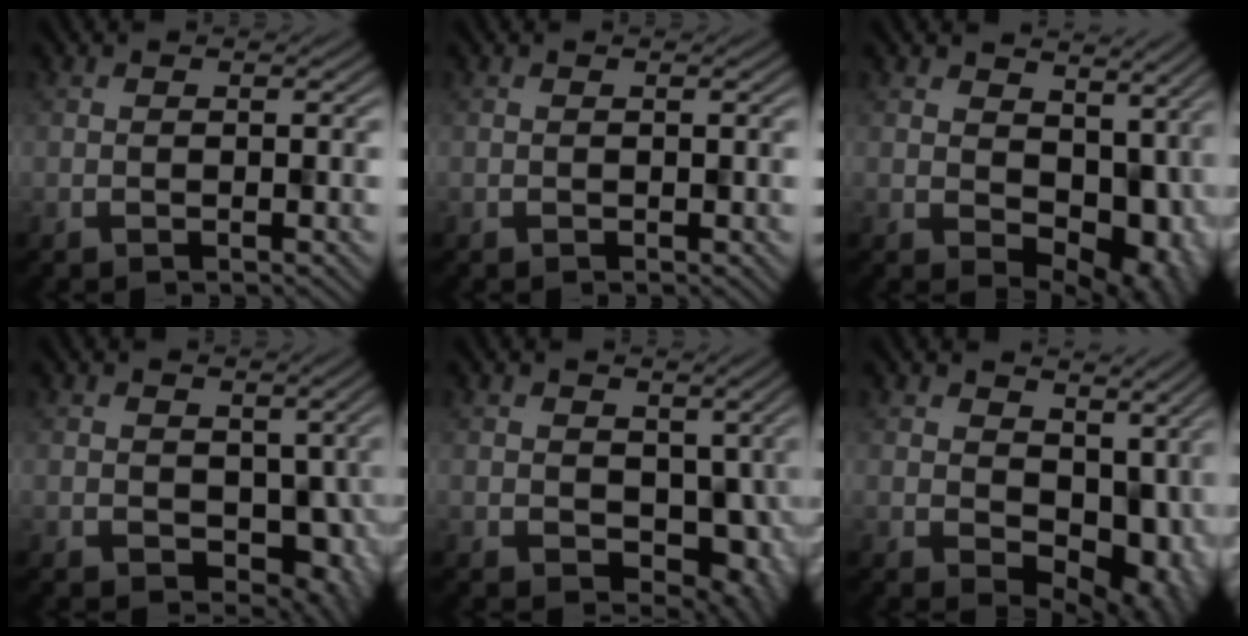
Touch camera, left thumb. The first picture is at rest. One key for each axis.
{"total": 0.0}
{"total": 9.0, "fx": 1.0, "fy": 6.6, "fz": 6.0, "tx": -0.073, "ty": -0.032, "tz": 0.031}
{"total": 5.5, "fx": -0.6, "fy": 4.6, "fz": 2.9, "tx": -0.042, "ty": -0.034, "tz": 0.009}
{"total": 6.6, "fx": -0.5, "fy": 5.5, "fz": 3.6, "tx": -0.035, "ty": -0.035, "tz": 0.010}
{"total": 9.2, "fx": 1.4, "fy": 6.8, "fz": 6.1, "tx": -0.074, "ty": -0.033, "tz": 0.038}